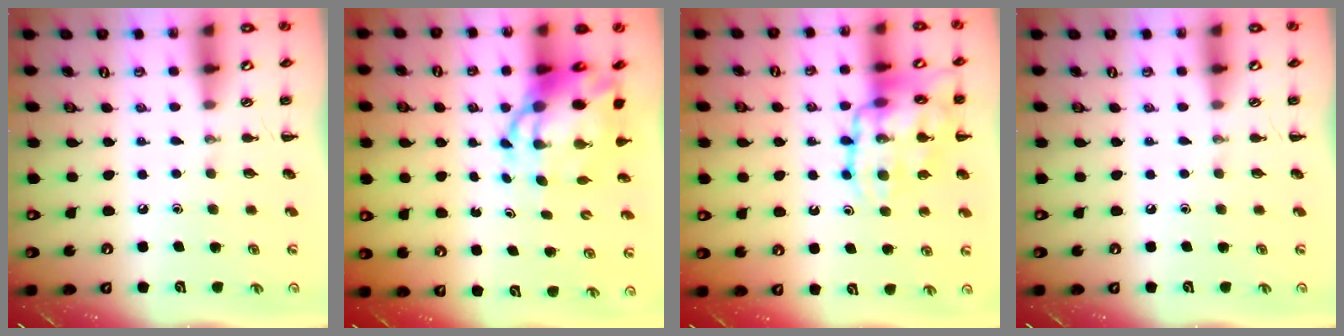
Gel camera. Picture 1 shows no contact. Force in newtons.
{"total": 9.2, "press": 8.9, "slide": 2.6}
{"total": 18.2, "press": 18.1, "slide": 2.1}
{"total": 0.0}